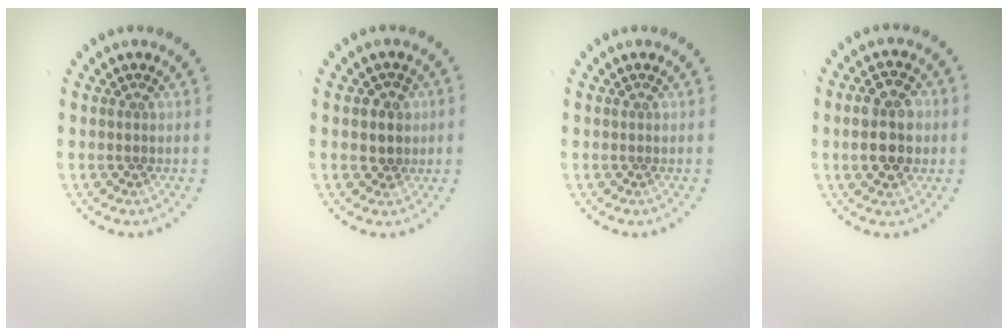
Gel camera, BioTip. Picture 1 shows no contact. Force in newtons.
{"total": 1.7, "press": 1.6, "slide": 0.8}
{"total": 0.0}
{"total": 4.9, "press": 4.9, "slide": 0.2}